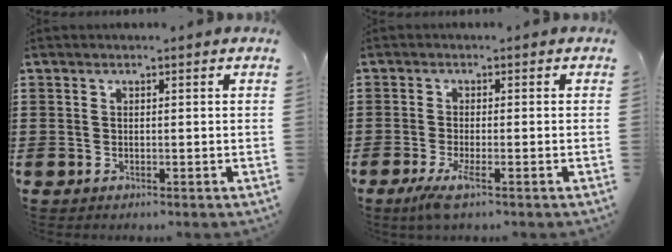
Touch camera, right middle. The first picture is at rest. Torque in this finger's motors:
{"motor_torque": [0.58, -0.29, 0.17, 0.06]}